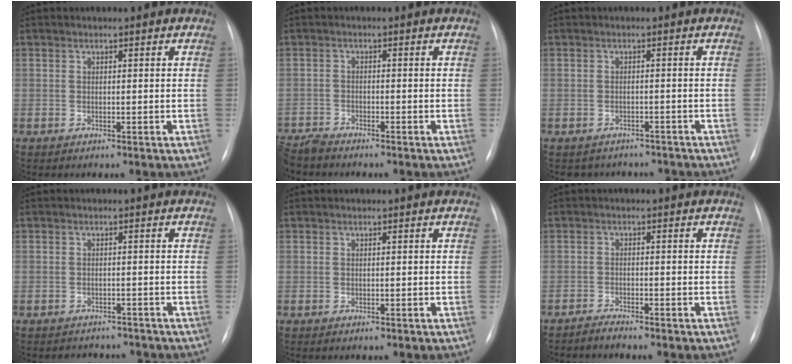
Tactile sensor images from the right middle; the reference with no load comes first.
{"total": 3.4, "force": [-3.4, -0.1, 0.3], "torque": [-0.004, -0.017, -0.068]}
{"total": 5.2, "force": [-4.6, 2.4, -0.1], "torque": [0.006, 0.014, -0.051]}
{"total": 3.7, "force": [-3.3, 1.7, -0.2], "torque": [0.005, 0.008, -0.043]}
{"total": 0.0}
{"total": 1.3, "force": [-1.3, -0.1, 0.1], "torque": [-0.006, -0.003, -0.024]}